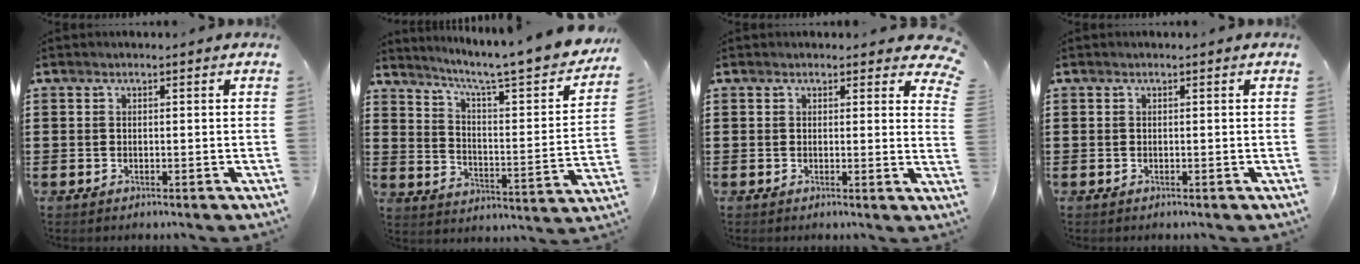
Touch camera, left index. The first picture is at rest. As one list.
[{"total": 6.4, "force": [5.3, 0.1, 3.6], "torque": [-0.079, -0.051, 0.076]}, {"total": 2.1, "force": [1.9, 0.6, 0.6], "torque": [-0.004, -0.008, 0.033]}, {"total": 0.0}]